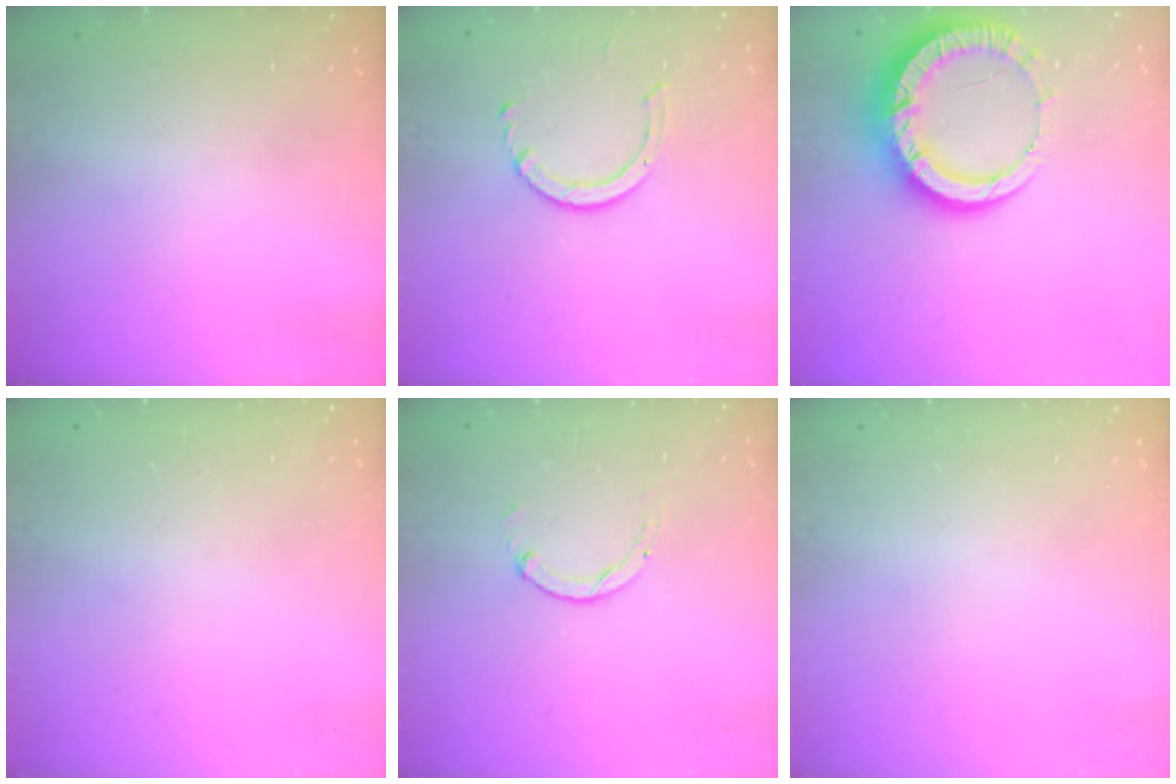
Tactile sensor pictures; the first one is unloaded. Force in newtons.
{"total": 4.0, "press": 3.9, "slide": 0.5}
{"total": 14.2, "press": 14.1, "slide": 1.5}
{"total": 2.2, "press": 2.2, "slide": 0.1}
{"total": 0.0}
{"total": 0.0}